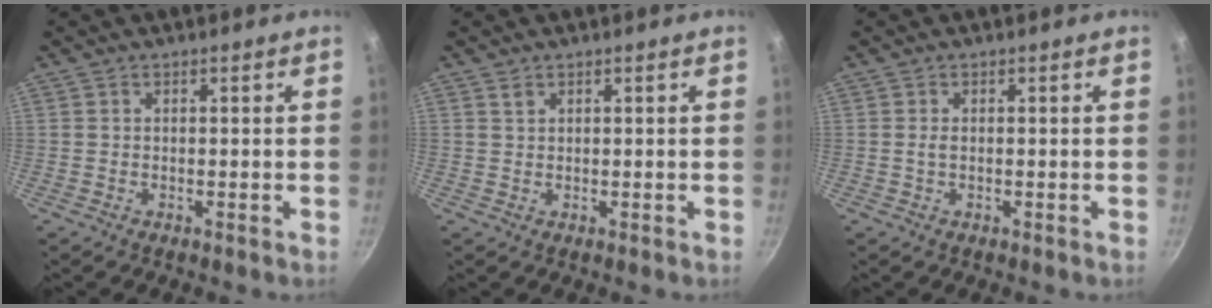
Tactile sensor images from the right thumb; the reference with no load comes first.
{"total": 1.0, "force": [0.6, 0.6, 0.4], "torque": [-0.006, -0.002, 0.012]}
{"total": 1.0, "force": [0.0, 0.4, 0.9], "torque": [-0.018, 0.000, 0.000]}